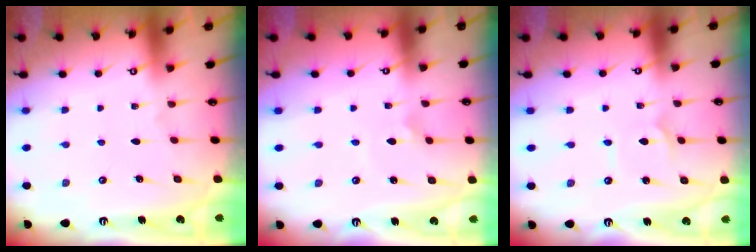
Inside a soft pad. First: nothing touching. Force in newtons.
{"total": 2.3, "press": 2.3, "slide": 0.1}
{"total": 1.4, "press": 1.3, "slide": 0.1}